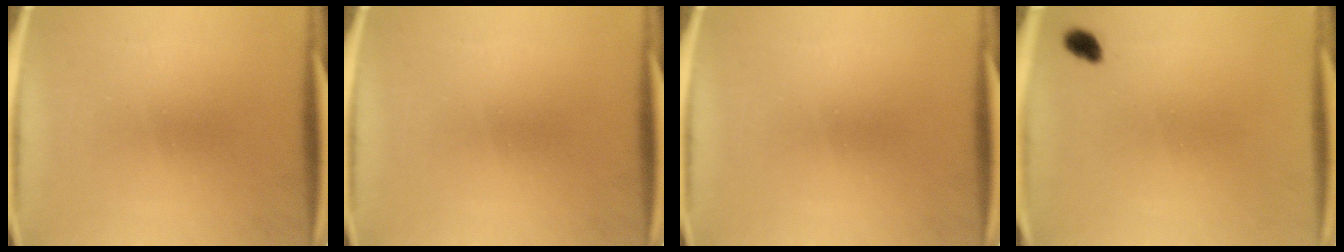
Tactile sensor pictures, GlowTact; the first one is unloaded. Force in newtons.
{"total": 0.0}
{"total": 0.0}
{"total": 1.8}